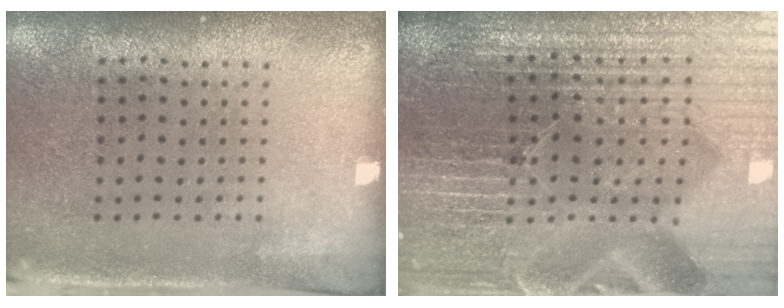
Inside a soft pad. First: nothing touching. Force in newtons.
{"total": 7.2, "press": 6.3, "slide": 3.4}